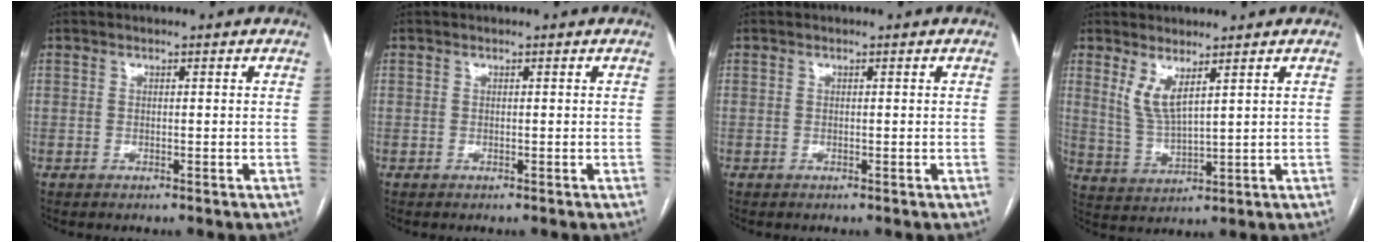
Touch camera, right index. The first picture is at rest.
{"total": 0.0}
{"total": 0.0}
{"total": 5.1, "force": [3.0, 0.9, 4.1], "torque": [-0.091, -0.015, 0.070]}